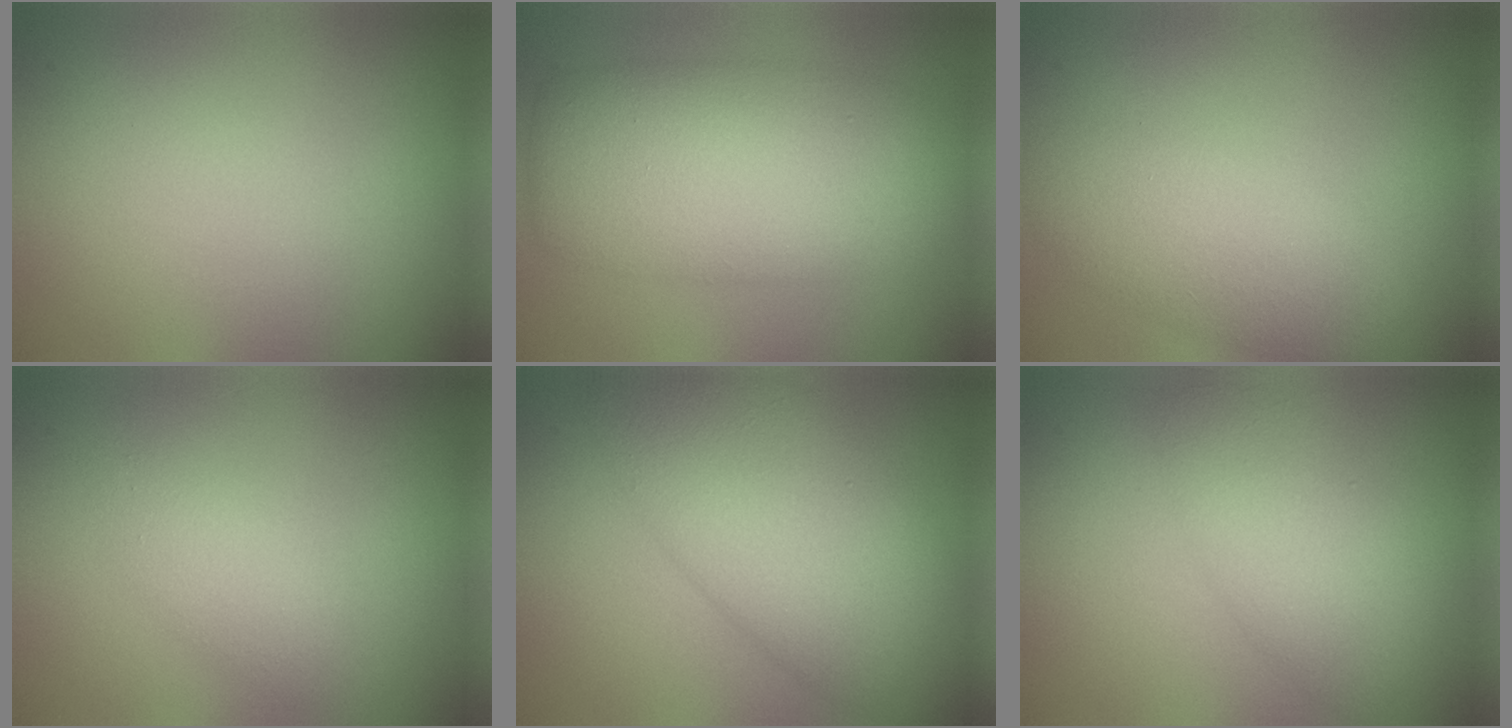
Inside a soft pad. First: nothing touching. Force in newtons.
{"total": 9.4, "press": 9.4, "slide": 0.5}
{"total": 4.3, "press": 4.3, "slide": 0.4}
{"total": 1.6, "press": 1.6, "slide": 0.1}
{"total": 9.4, "press": 9.4, "slide": 0.2}
{"total": 4.6, "press": 4.6, "slide": 0.3}